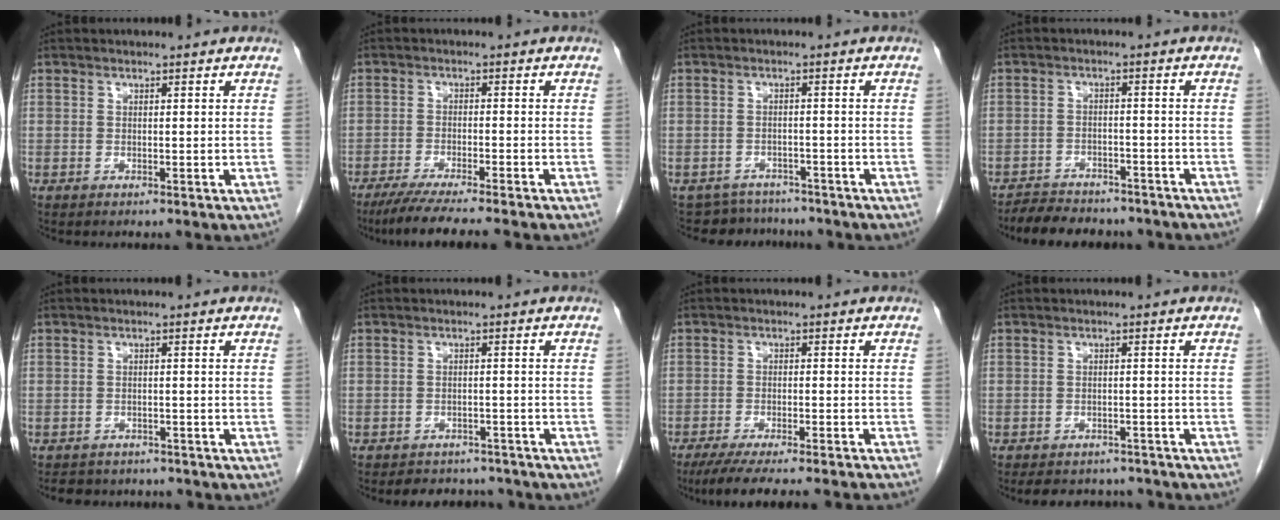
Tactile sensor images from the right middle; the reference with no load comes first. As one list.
[{"total": 9.4, "force": [-7.9, -0.6, 5.0], "torque": [-0.065, -0.027, -0.122]}, {"total": 5.4, "force": [-4.9, 2.2, -0.6], "torque": [0.013, 0.014, -0.065]}, {"total": 10.1, "force": [-9.0, 3.4, 3.1], "torque": [-0.050, 0.006, -0.121]}, {"total": 6.4, "force": [-5.8, 2.6, 1.0], "torque": [-0.013, 0.001, -0.072]}, {"total": 6.4, "force": [-5.9, 2.4, 0.8], "torque": [-0.004, 0.006, -0.072]}, {"total": 15.2, "force": [-13.6, 0.3, 6.8], "torque": [-0.098, -0.031, -0.187]}, {"total": 8.0, "force": [-7.2, 2.8, 1.7], "torque": [-0.020, 0.007, -0.088]}]